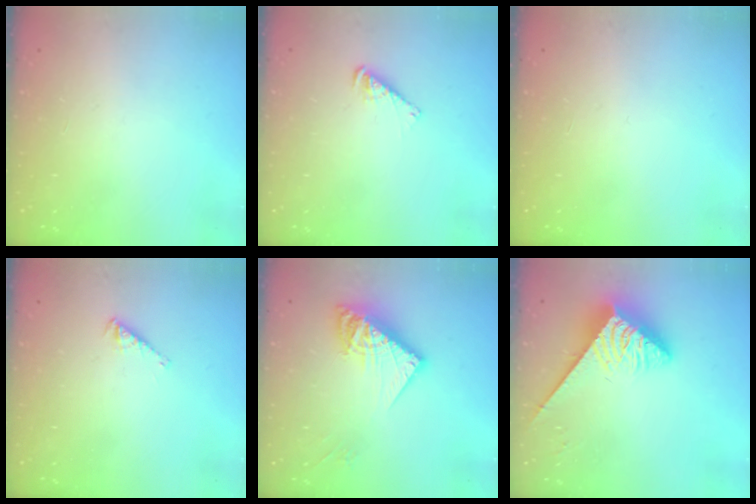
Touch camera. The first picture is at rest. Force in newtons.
{"total": 4.0, "press": 3.9, "slide": 0.6}
{"total": 0.0}
{"total": 2.9, "press": 2.9, "slide": 0.3}
{"total": 12.4, "press": 12.4, "slide": 1.3}
{"total": 4.0, "press": 3.9, "slide": 0.7}